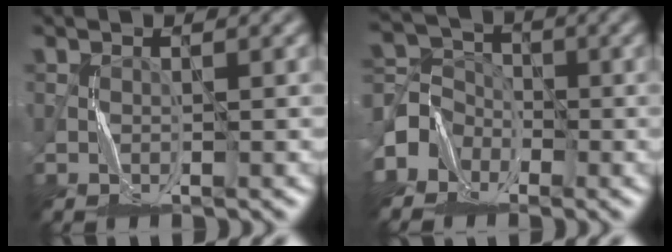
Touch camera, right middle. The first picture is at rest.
{"total": 3.1, "force": [-1.9, 2.4, 0.2], "torque": [0.002, 0.011, -0.052]}